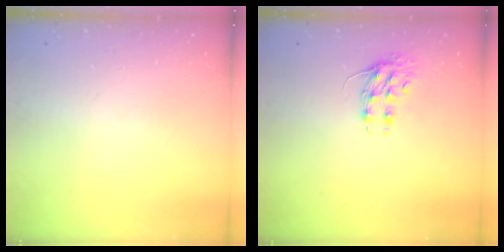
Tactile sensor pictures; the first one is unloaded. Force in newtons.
{"total": 8.4, "press": 8.3, "slide": 1.0}